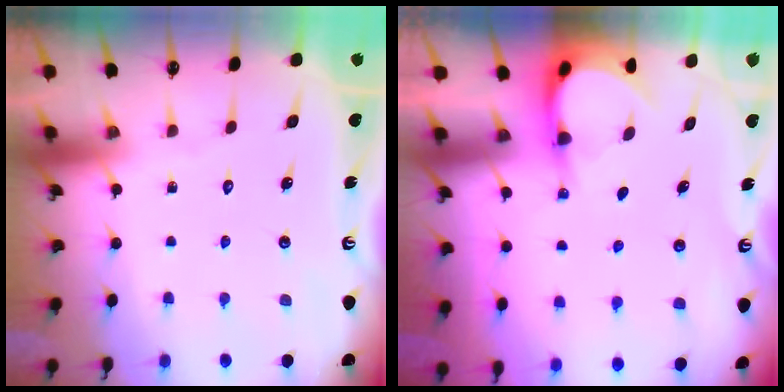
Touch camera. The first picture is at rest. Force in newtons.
{"total": 3.8, "press": 3.8, "slide": 0.3}